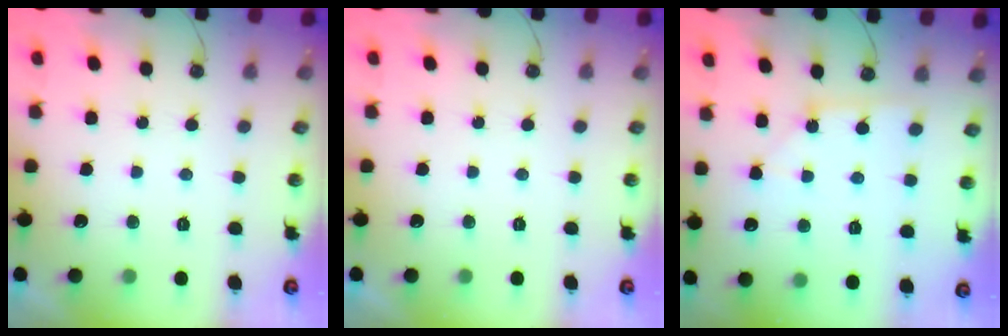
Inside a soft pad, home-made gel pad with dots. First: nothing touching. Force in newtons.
{"total": 0.0}
{"total": 2.1, "press": 2.1, "slide": 0.3}